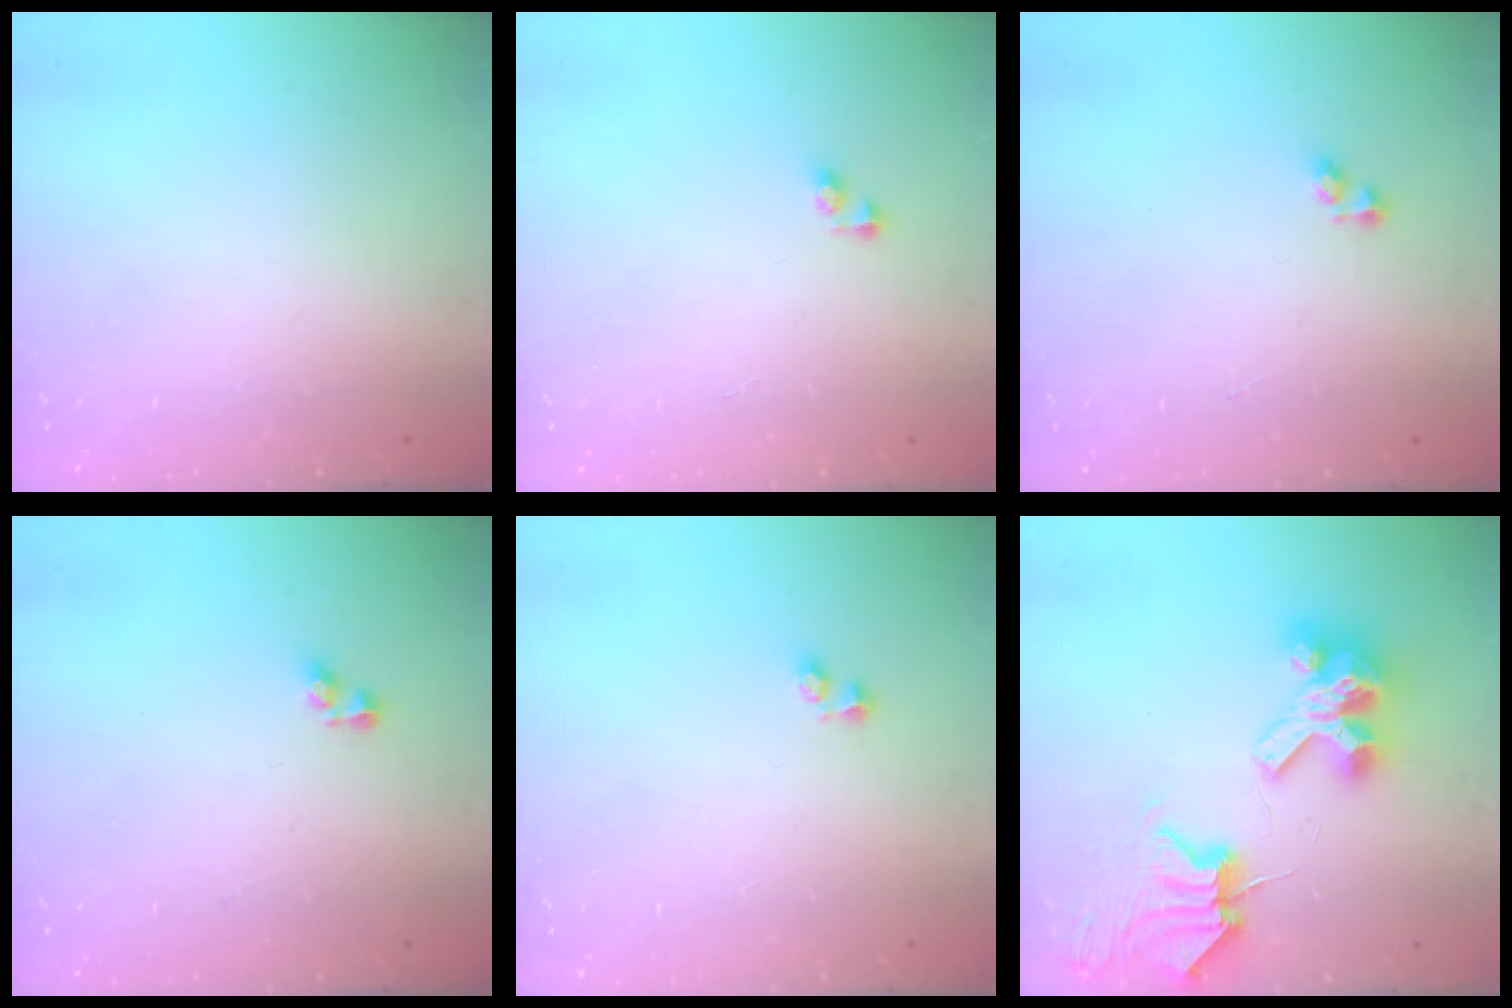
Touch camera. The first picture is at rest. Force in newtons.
{"total": 3.4, "press": 3.4, "slide": 0.0}
{"total": 2.4, "press": 2.3, "slide": 0.6}
{"total": 2.9, "press": 2.9, "slide": 0.4}
{"total": 1.9, "press": 1.9, "slide": 0.5}
{"total": 9.1, "press": 9.0, "slide": 1.3}